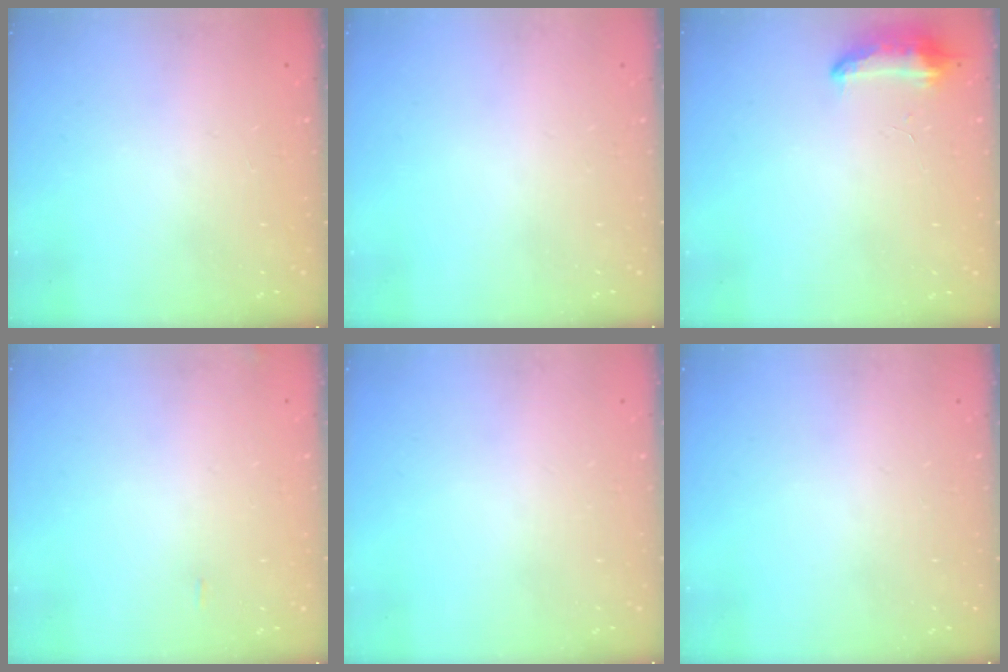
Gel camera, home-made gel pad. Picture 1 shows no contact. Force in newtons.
{"total": 0.0}
{"total": 8.4, "press": 8.4, "slide": 0.4}
{"total": 4.8, "press": 4.5, "slide": 1.5}
{"total": 0.0}
{"total": 0.0}